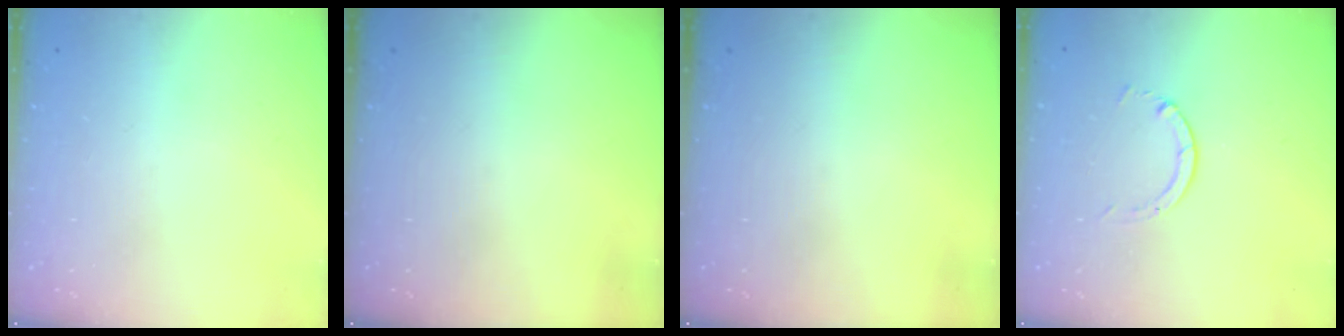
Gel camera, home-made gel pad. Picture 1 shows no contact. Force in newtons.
{"total": 0.0}
{"total": 0.0}
{"total": 1.3, "press": 1.2, "slide": 0.3}